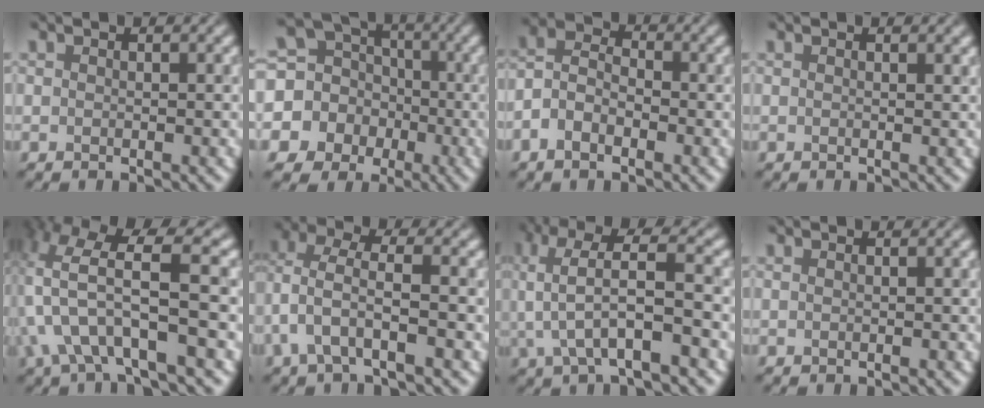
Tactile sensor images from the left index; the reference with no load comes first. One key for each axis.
{"total": 13.3, "fx": -2.2, "fy": 12.5, "fz": 3.9, "tx": -0.129, "ty": 0.008, "tz": -0.060}
{"total": 4.1, "fx": -1.9, "fy": 2.4, "fz": 2.7, "tx": -0.048, "ty": 0.013, "tz": -0.046}
{"total": 1.3, "fx": 0.6, "fy": 0.6, "fz": 0.9, "tx": -0.004, "ty": 0.003, "tz": -0.010}
{"total": 7.5, "fx": -2.1, "fy": 2.6, "fz": 6.7, "tx": -0.132, "ty": 0.011, "tz": -0.040}
{"total": 4.1, "fx": -0.4, "fy": 1.9, "fz": 3.6, "tx": -0.081, "ty": 0.010, "tz": -0.011}
{"total": 6.8, "fx": -0.5, "fy": 2.0, "fz": 6.5, "tx": -0.125, "ty": 0.019, "tz": -0.011}
{"total": 0.7, "fx": 0.2, "fy": 0.4, "fz": 0.6, "tx": 0.000, "ty": -0.005, "tz": -0.005}